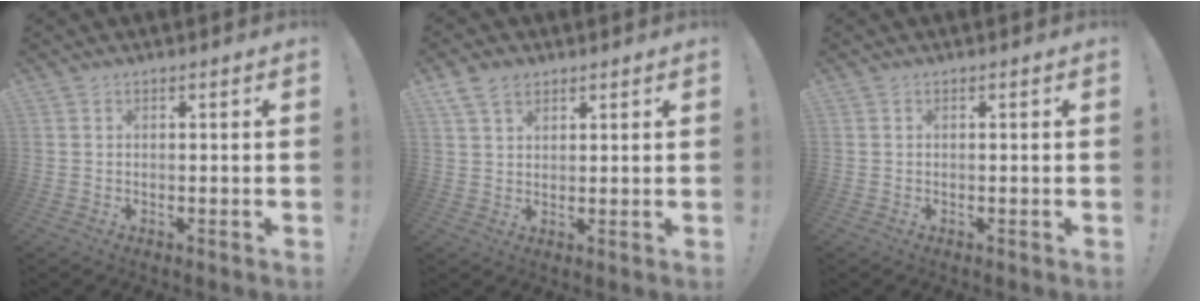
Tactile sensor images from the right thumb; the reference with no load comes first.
{"total": 5.7, "force": [3.6, 3.7, 2.4], "torque": [-0.048, -0.007, 0.070]}
{"total": 0.0}